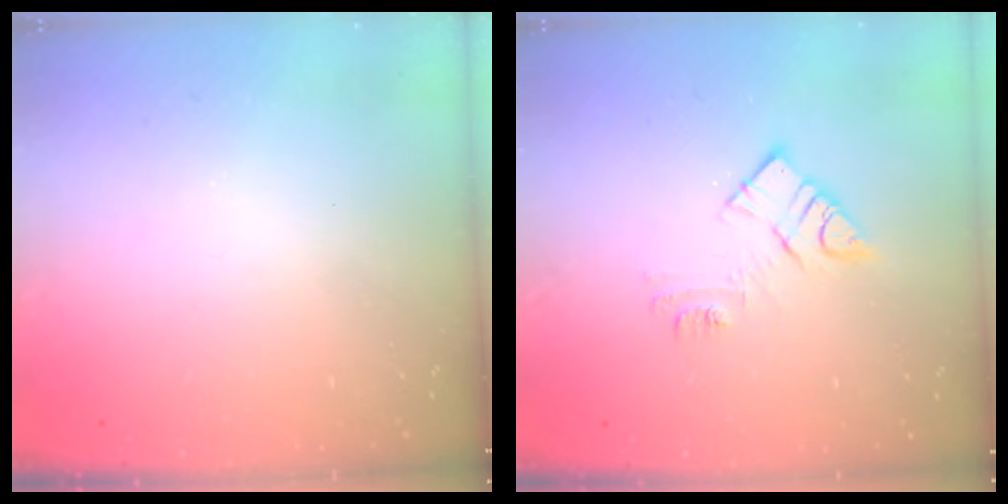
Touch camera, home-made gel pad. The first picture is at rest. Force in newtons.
{"total": 10.2, "press": 10.2, "slide": 0.7}